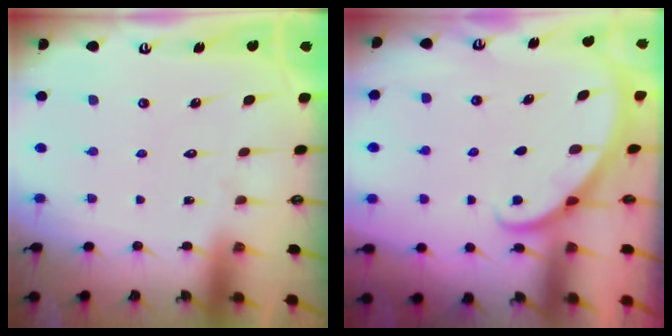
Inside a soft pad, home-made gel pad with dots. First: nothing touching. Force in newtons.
{"total": 1.9, "press": 1.9, "slide": 0.1}